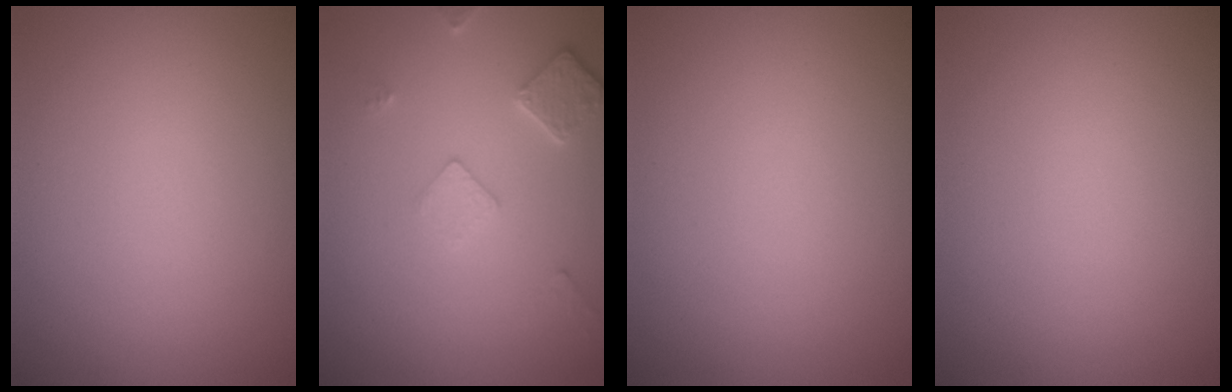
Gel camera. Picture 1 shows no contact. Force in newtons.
{"total": 2.5, "press": 2.4, "slide": 0.4}
{"total": 0.0}
{"total": 0.0}